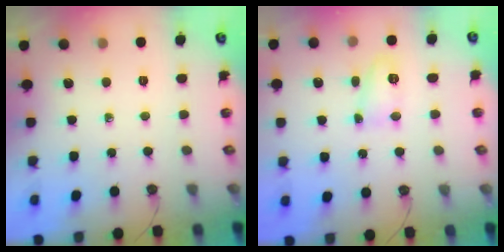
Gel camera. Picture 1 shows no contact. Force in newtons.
{"total": 21.4, "press": 9.1, "slide": 19.4}